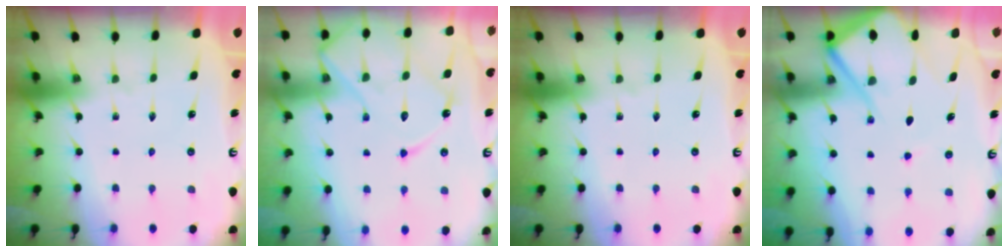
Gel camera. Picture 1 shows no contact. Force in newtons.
{"total": 14.3, "press": 14.3, "slide": 1.4}
{"total": 0.0}
{"total": 11.0, "press": 10.9, "slide": 1.4}